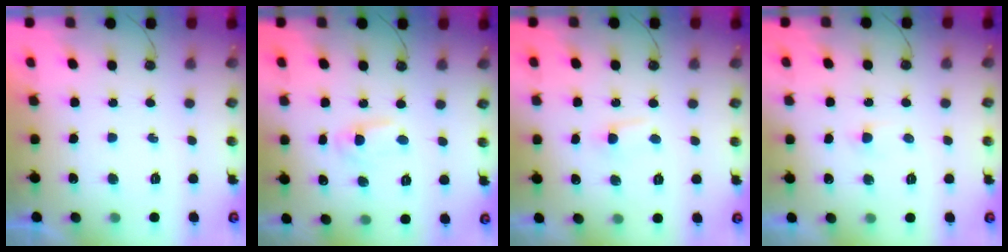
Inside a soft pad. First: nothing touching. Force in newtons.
{"total": 2.0, "press": 2.0, "slide": 0.3}
{"total": 2.8, "press": 2.7, "slide": 0.6}
{"total": 1.7, "press": 1.7, "slide": 0.3}